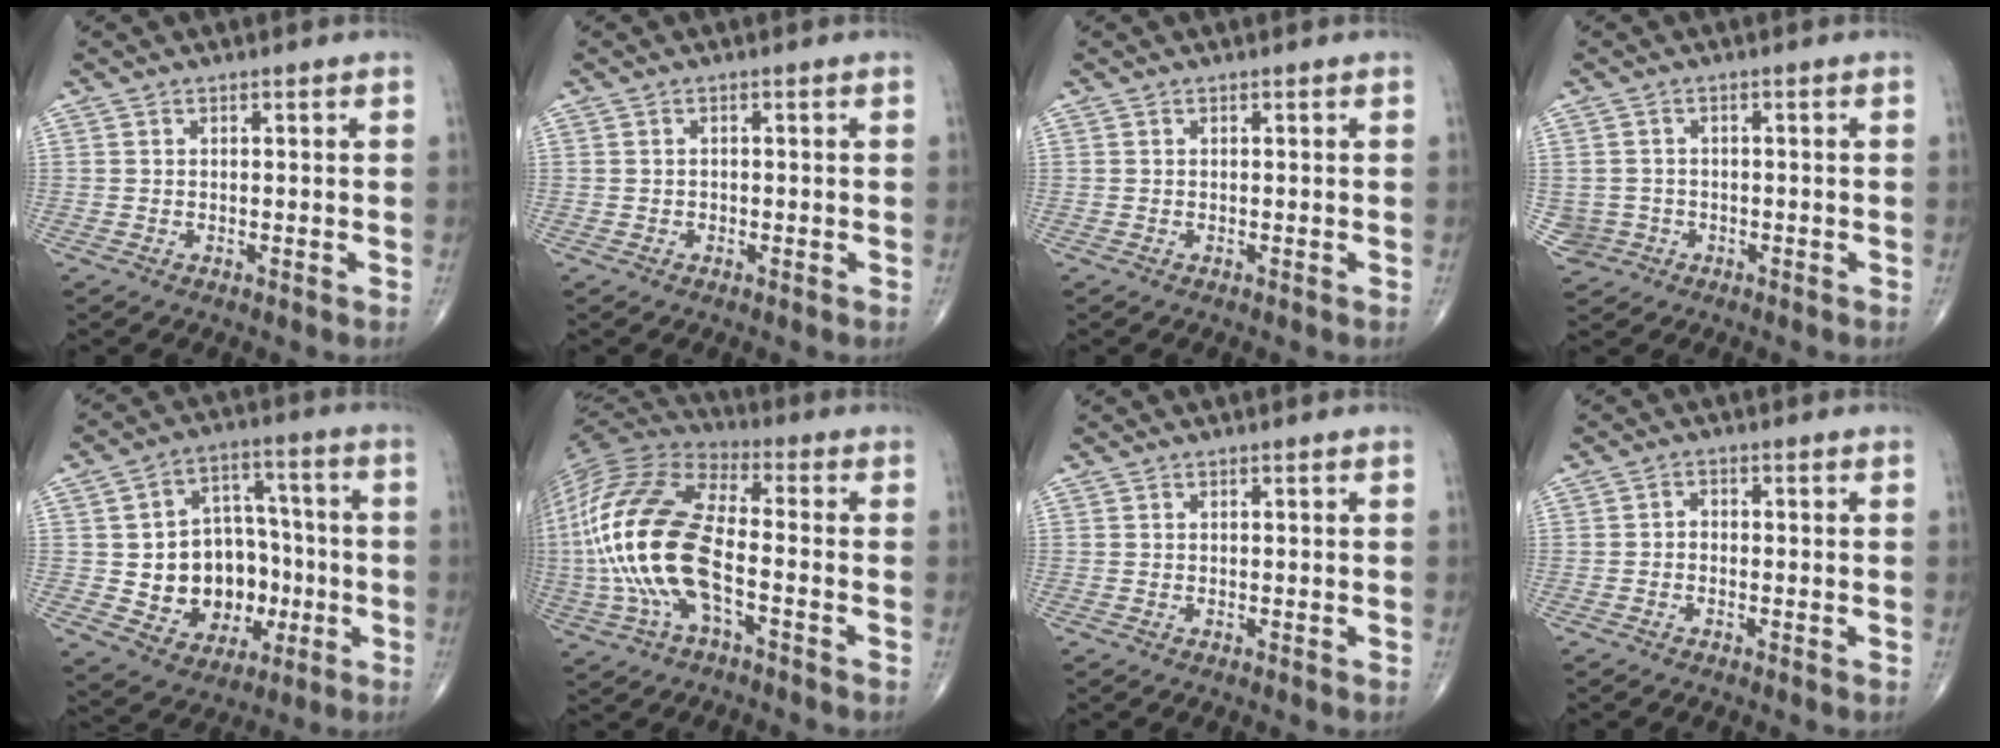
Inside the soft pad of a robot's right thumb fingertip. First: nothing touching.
{"total": 0.7, "force": [-0.1, 0.7, 0.2], "torque": [0.000, 0.003, 0.000]}
{"total": 0.0}
{"total": 3.5, "force": [-0.8, 3.4, 0.1], "torque": [0.011, 0.009, -0.011]}
{"total": 16.4, "force": [-2.0, 12.8, 10.0], "torque": [-0.091, 0.033, -0.012]}
{"total": 21.7, "force": [-3.8, 9.4, 19.2], "torque": [-0.427, 0.022, -0.072]}
{"total": 0.0}
{"total": 1.2, "force": [-0.5, 0.9, 0.7], "torque": [-0.002, 0.007, -0.013]}